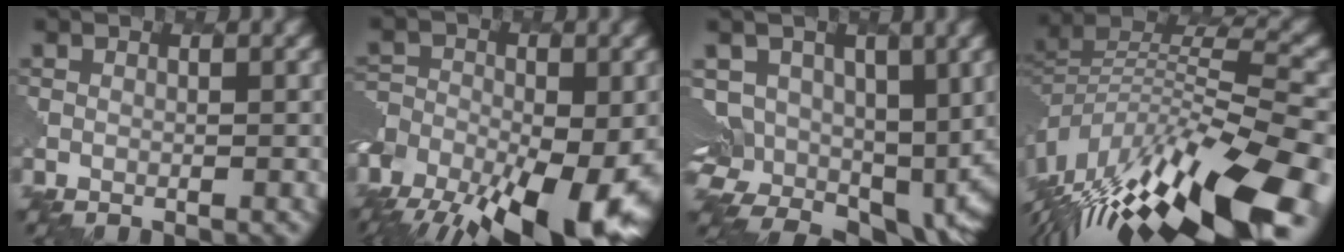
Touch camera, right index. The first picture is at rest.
{"total": 17.9, "force": [-10.7, 9.3, 11.0], "torque": [-0.198, -0.050, -0.134]}
{"total": 8.5, "force": [1.3, 6.5, 5.3], "torque": [-0.099, -0.010, 0.031]}
{"total": 15.2, "force": [-8.4, 4.1, 12.0], "torque": [-0.242, 0.014, -0.146]}